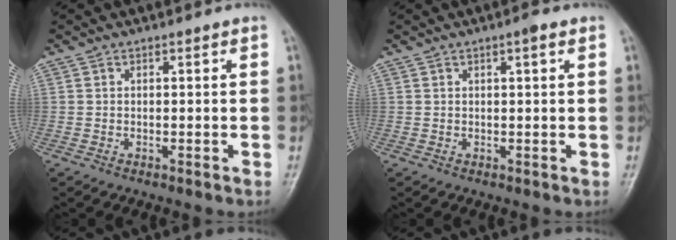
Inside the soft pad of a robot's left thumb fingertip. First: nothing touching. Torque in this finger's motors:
{"motor_torque": [-0.05, 0.01, 0.01, 0.25, 0.04]}